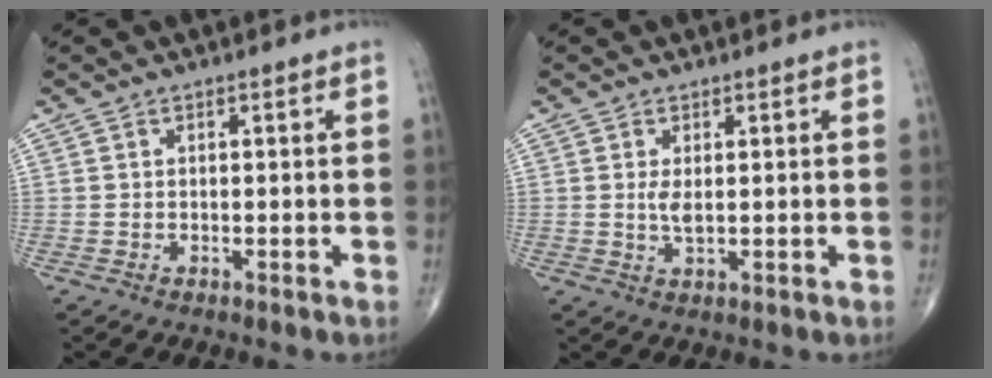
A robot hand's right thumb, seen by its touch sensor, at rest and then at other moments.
{"total": 2.4, "force": [0.3, 0.8, 2.2], "torque": [-0.045, -0.007, 0.010]}